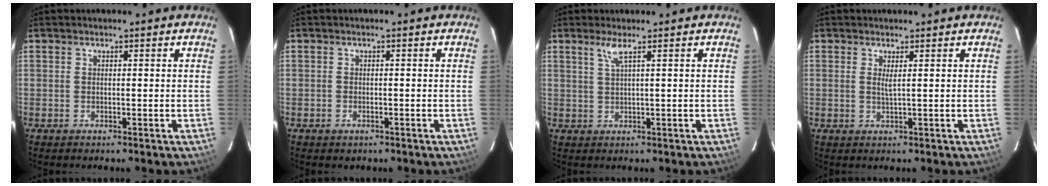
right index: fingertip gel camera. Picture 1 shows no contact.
{"total": 1.2, "force": [-0.6, 0.9, 0.3], "torque": [-0.006, -0.001, -0.005]}
{"total": 2.2, "force": [1.3, -0.5, 1.7], "torque": [-0.032, -0.005, 0.030]}
{"total": 1.4, "force": [0.5, -0.1, 1.3], "torque": [-0.025, -0.003, 0.008]}